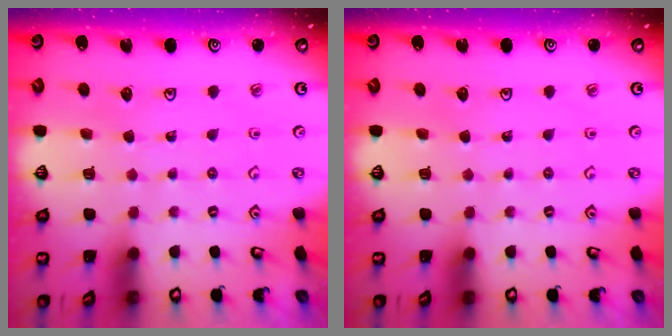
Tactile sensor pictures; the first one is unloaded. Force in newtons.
{"total": 0.0}